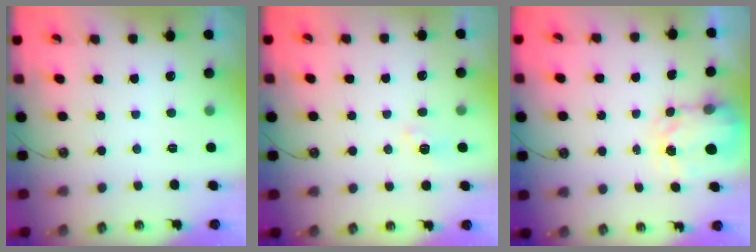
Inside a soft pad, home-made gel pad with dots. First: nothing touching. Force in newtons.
{"total": 4.0, "press": 4.0, "slide": 0.6}
{"total": 3.5, "press": 3.5, "slide": 0.5}